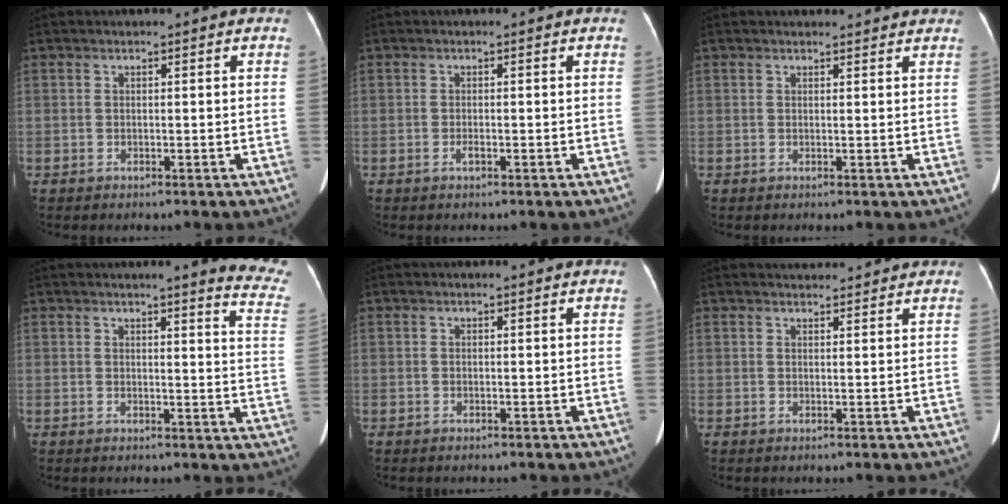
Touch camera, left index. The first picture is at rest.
{"total": 0.7, "force": [-0.4, 0.2, 0.5], "torque": [-0.013, 0.000, -0.006]}
{"total": 4.0, "force": [3.8, 0.8, 0.6], "torque": [-0.007, 0.010, 0.036]}
{"total": 10.8, "force": [9.9, 0.0, 4.4], "torque": [-0.028, -0.070, 0.078]}
{"total": 0.0}
{"total": 3.9, "force": [3.8, 0.6, 0.4], "torque": [-0.010, 0.020, 0.047]}